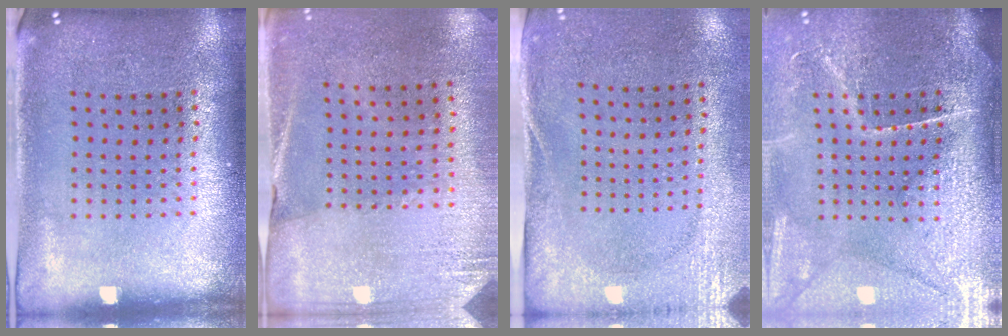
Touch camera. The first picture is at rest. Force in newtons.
{"total": 2.7, "press": 2.4, "slide": 1.2}
{"total": 2.7, "press": 2.2, "slide": 1.7}
{"total": 4.5, "press": 3.9, "slide": 2.3}